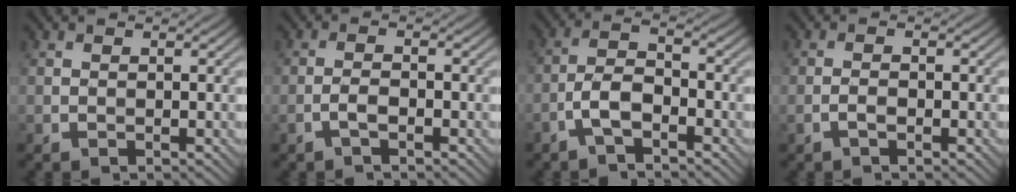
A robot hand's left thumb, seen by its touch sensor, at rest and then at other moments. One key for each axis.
{"total": 2.0, "fx": -1.3, "fy": 0.4, "fz": 1.5, "tx": -0.033, "ty": 0.006, "tz": -0.029}
{"total": 4.2, "fx": -2.6, "fy": 1.3, "fz": 3.0, "tx": -0.064, "ty": 0.011, "tz": -0.060}
{"total": 1.5, "fx": -0.9, "fy": 0.5, "fz": 1.1, "tx": -0.024, "ty": 0.004, "tz": -0.021}